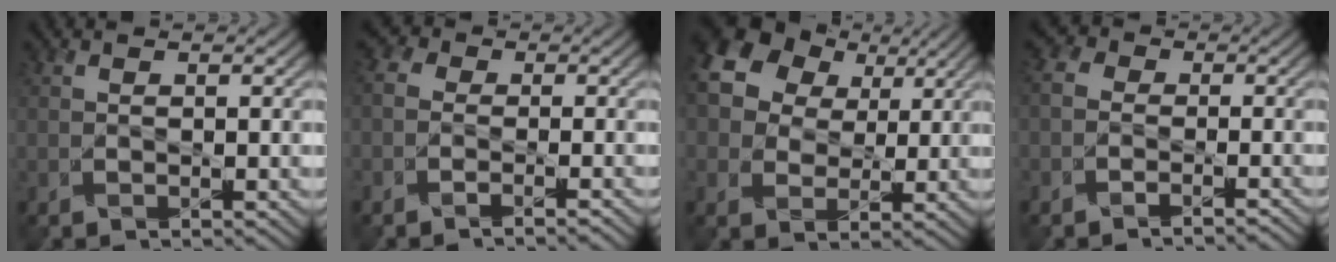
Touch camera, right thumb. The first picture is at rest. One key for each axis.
{"total": 3.2, "fx": -1.6, "fy": 2.3, "fz": 1.7, "tx": -0.028, "ty": 0.002, "tz": -0.038}
{"total": 14.8, "fx": 6.8, "fy": 11.0, "fz": 7.2, "tx": -0.213, "ty": 0.049, "tz": 0.128}
{"total": 3.2, "fx": -1.9, "fy": 2.3, "fz": 1.3, "tx": -0.020, "ty": 0.000, "tz": -0.046}